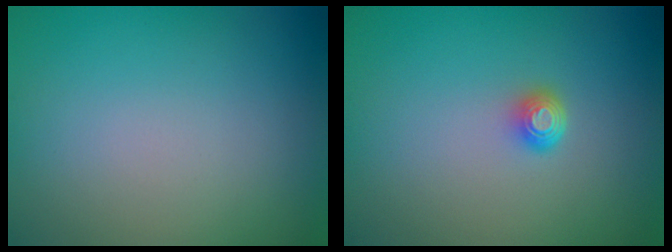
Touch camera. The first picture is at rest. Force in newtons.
{"total": 1.5, "press": 1.1, "slide": 1.1}